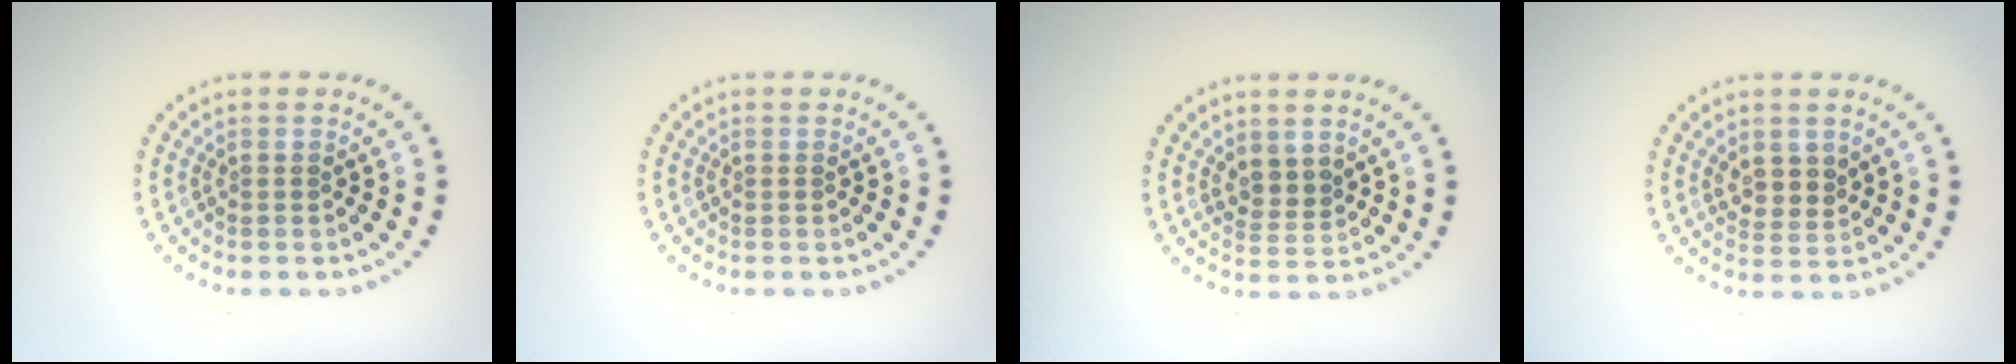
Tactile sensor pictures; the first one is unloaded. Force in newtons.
{"total": 0.0}
{"total": 1.9, "press": 1.5, "slide": 1.2}
{"total": 2.1, "press": 1.9, "slide": 0.9}